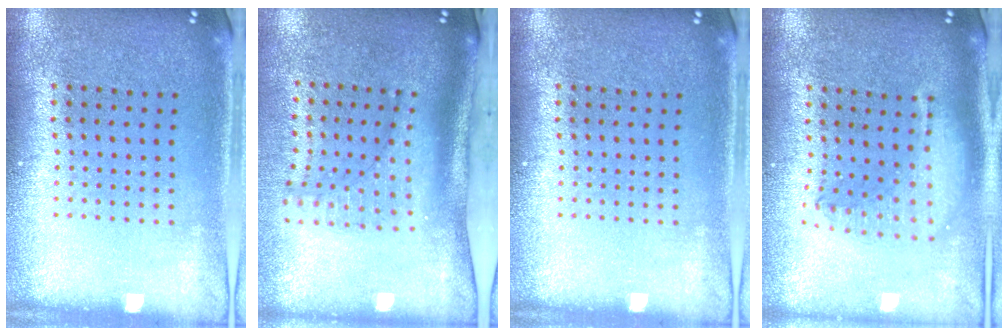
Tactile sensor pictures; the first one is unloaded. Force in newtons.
{"total": 2.0, "press": 1.5, "slide": 1.3}
{"total": 0.0}
{"total": 1.9, "press": 1.6, "slide": 1.1}